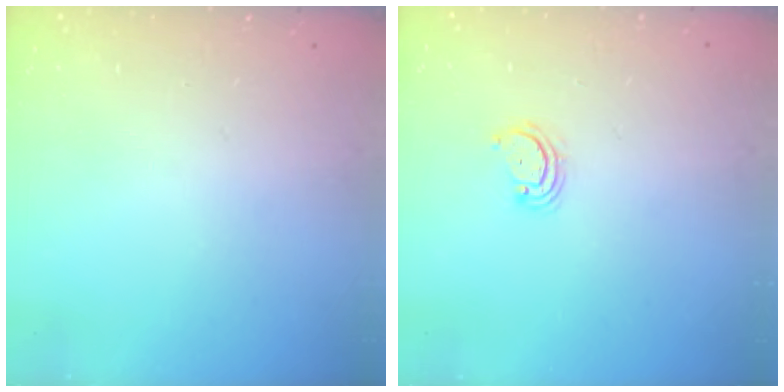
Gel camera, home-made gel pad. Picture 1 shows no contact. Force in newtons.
{"total": 2.9, "press": 2.8, "slide": 0.4}